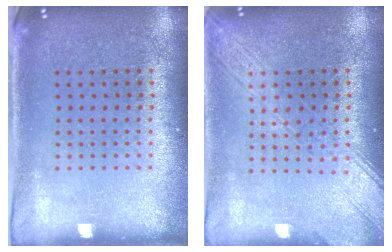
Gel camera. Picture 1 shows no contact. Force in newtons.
{"total": 3.1, "press": 3.1, "slide": 0.4}